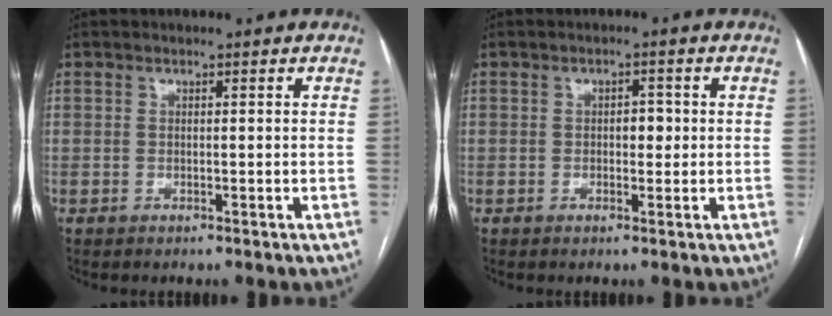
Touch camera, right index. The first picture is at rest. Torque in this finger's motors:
{"motor_torque": [0.43, 0.02, 0.03, 0.02]}